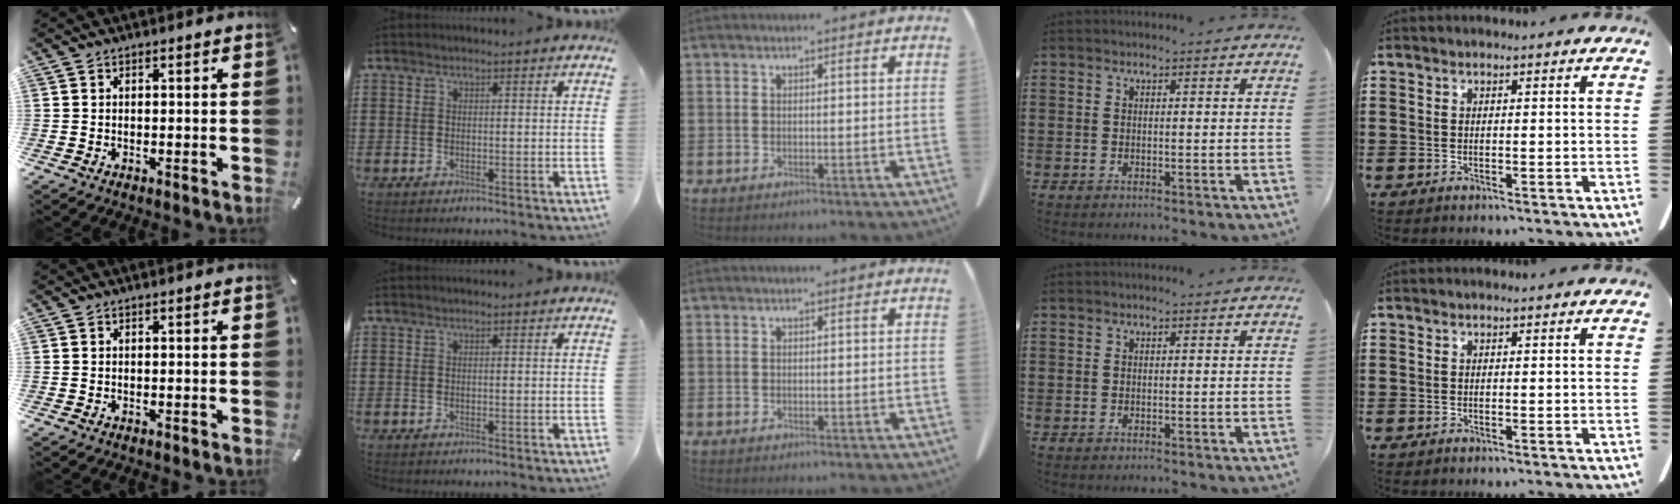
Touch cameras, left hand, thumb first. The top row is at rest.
{}